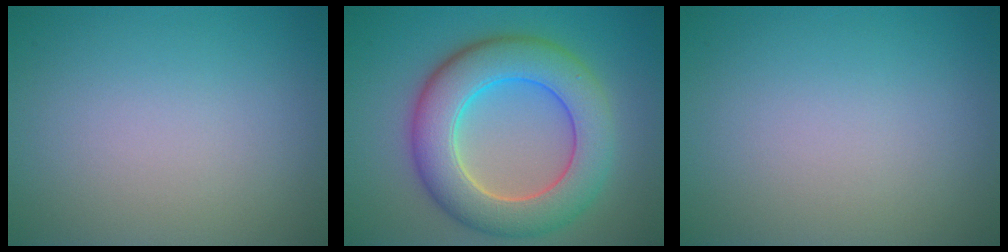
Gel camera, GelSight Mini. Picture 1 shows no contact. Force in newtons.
{"total": 8.9, "press": 8.8, "slide": 0.6}
{"total": 0.0}